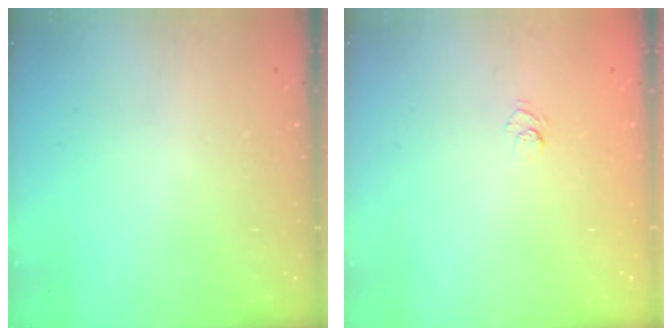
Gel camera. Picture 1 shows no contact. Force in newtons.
{"total": 4.5, "press": 4.3, "slide": 1.2}